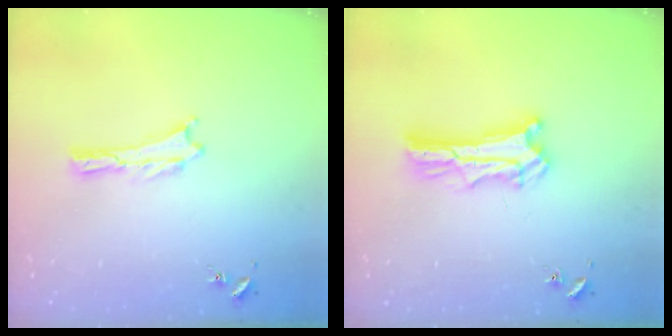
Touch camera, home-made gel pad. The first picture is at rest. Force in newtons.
{"total": 6.6, "press": 6.6, "slide": 0.6}